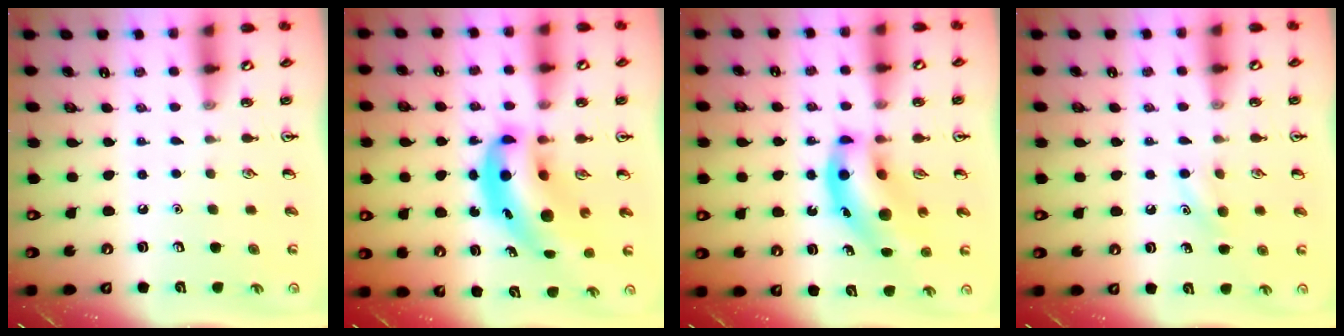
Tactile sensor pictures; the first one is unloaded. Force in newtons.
{"total": 11.9, "press": 11.5, "slide": 3.3}
{"total": 12.8, "press": 12.4, "slide": 3.5}
{"total": 6.8, "press": 6.4, "slide": 2.3}